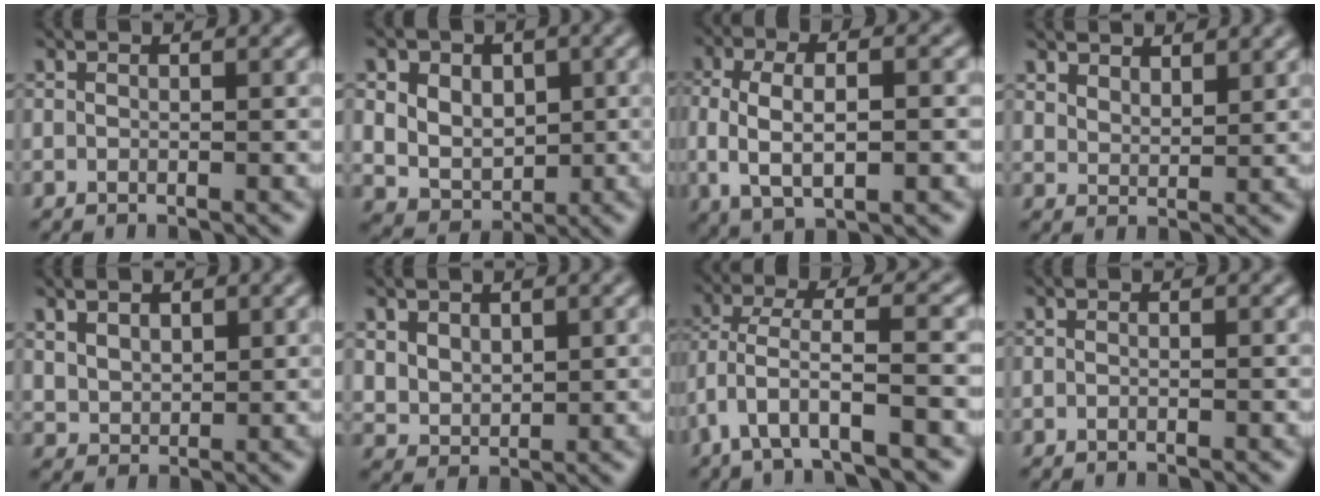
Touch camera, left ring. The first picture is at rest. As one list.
[{"total": 7.6, "force": [2.3, 6.2, 3.8], "torque": [-0.072, 0.019, 0.032]}, {"total": 6.0, "force": [-0.6, 2.6, 5.4], "torque": [-0.104, -0.005, -0.011]}, {"total": 3.5, "force": [3.1, 1.3, 0.9], "torque": [-0.027, -0.003, 0.059]}, {"total": 3.4, "force": [2.0, 2.3, 1.7], "torque": [-0.043, 0.006, 0.037]}, {"total": 2.8, "force": [1.2, 2.1, 1.4], "torque": [-0.036, -0.009, 0.027]}, {"total": 5.7, "force": [-3.0, 1.4, 4.7], "torque": [-0.098, 0.001, -0.058]}, {"total": 0.0}]